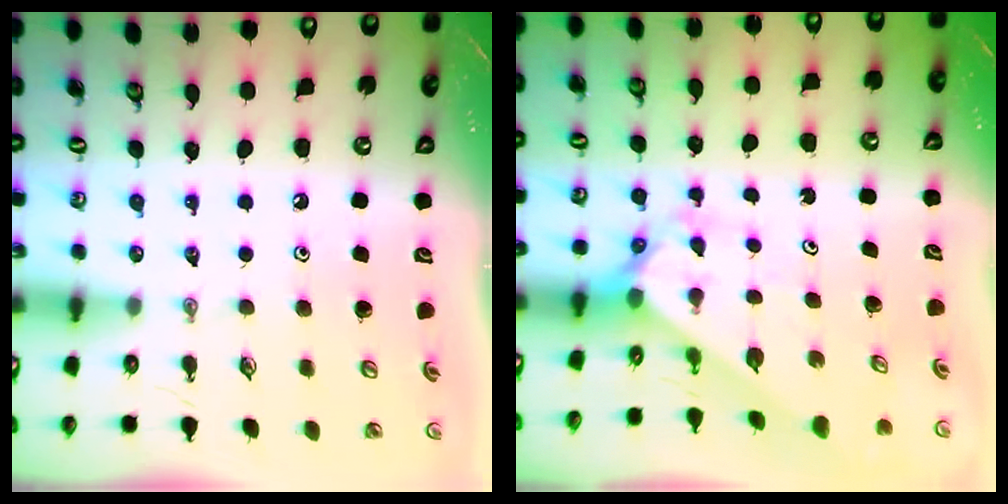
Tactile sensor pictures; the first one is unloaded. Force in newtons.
{"total": 1.9, "press": 1.9, "slide": 0.1}